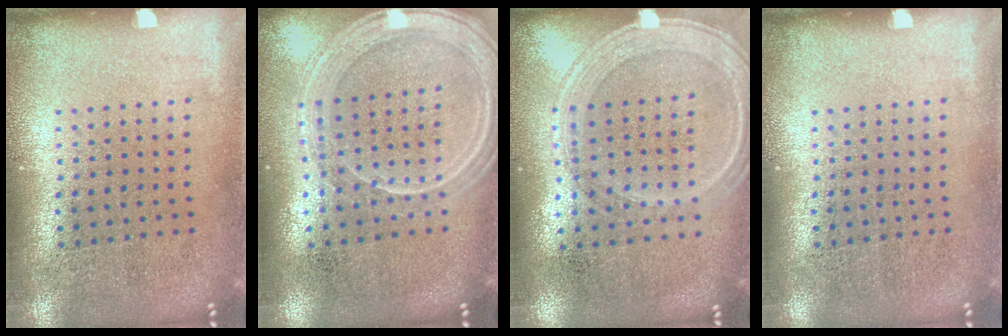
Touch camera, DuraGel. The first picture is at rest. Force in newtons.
{"total": 1.4, "press": 1.4, "slide": 0.2}
{"total": 1.2, "press": 1.1, "slide": 0.4}
{"total": 0.0}